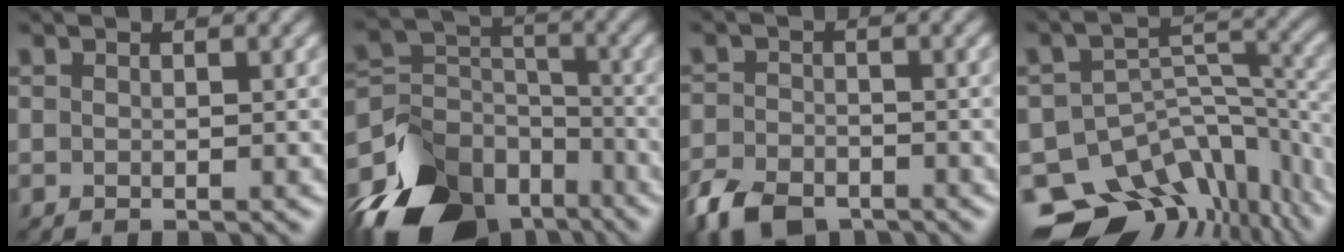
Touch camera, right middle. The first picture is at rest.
{"total": 12.8, "force": [-9.1, 7.5, 4.8], "torque": [-0.097, 0.001, -0.170]}
{"total": 5.0, "force": [-3.6, 2.7, 2.2], "torque": [-0.053, -0.003, -0.077]}
{"total": 13.7, "force": [-10.5, 7.5, 4.6], "torque": [-0.079, 0.002, -0.134]}